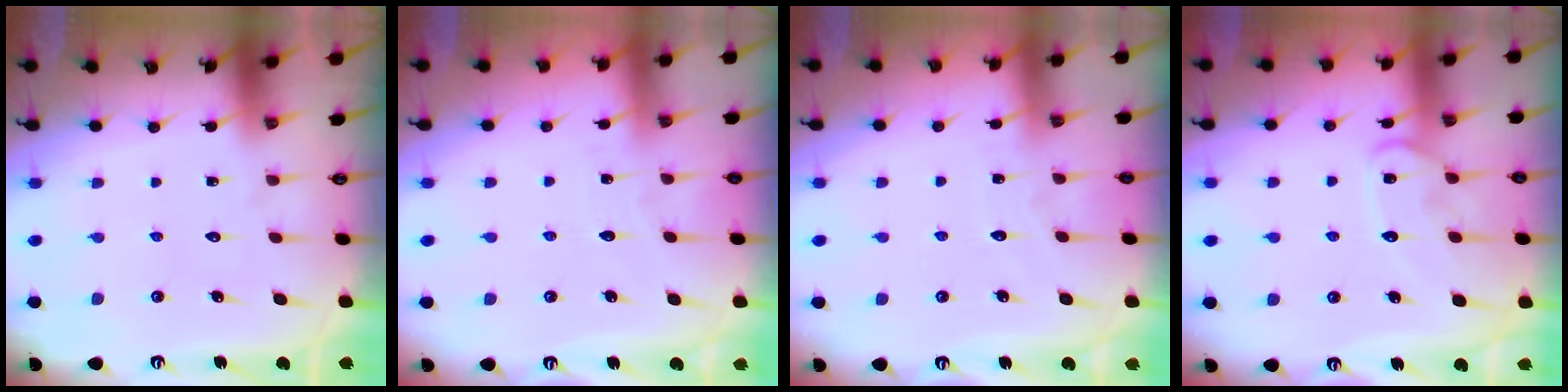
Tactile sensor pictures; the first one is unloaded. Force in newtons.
{"total": 2.7, "press": 2.7, "slide": 0.4}
{"total": 2.8, "press": 2.7, "slide": 0.4}
{"total": 11.7, "press": 11.7, "slide": 1.0}